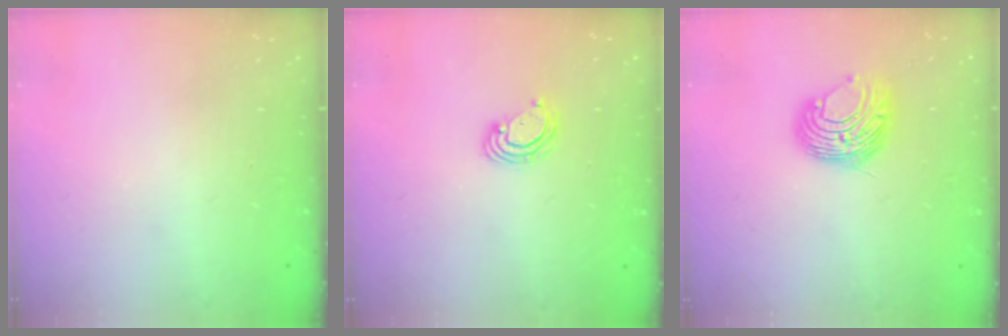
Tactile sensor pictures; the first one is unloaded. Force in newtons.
{"total": 4.9, "press": 4.9, "slide": 0.4}
{"total": 9.7, "press": 9.7, "slide": 1.0}